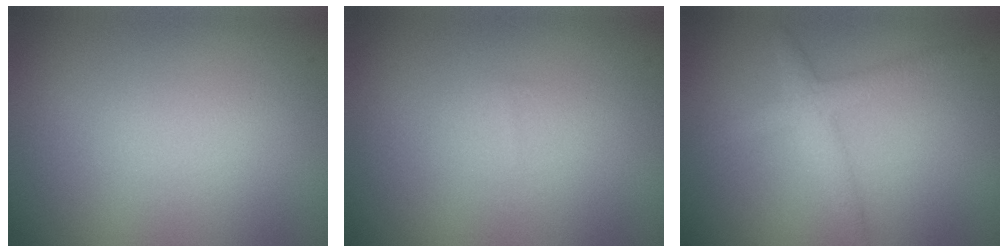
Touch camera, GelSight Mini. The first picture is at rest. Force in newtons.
{"total": 0.0}
{"total": 2.7, "press": 2.7, "slide": 0.0}